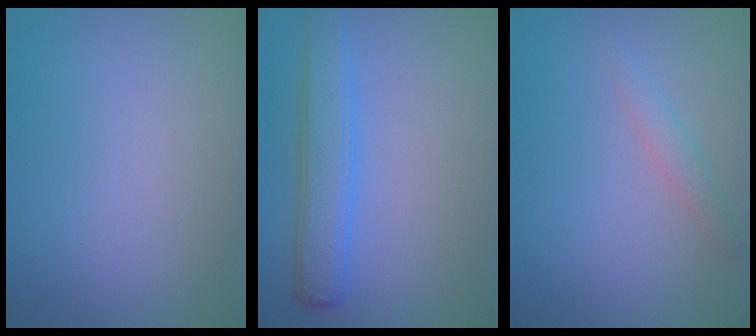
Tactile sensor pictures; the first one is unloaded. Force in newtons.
{"total": 4.0, "press": 4.0, "slide": 0.1}
{"total": 1.5, "press": 1.5, "slide": 0.2}